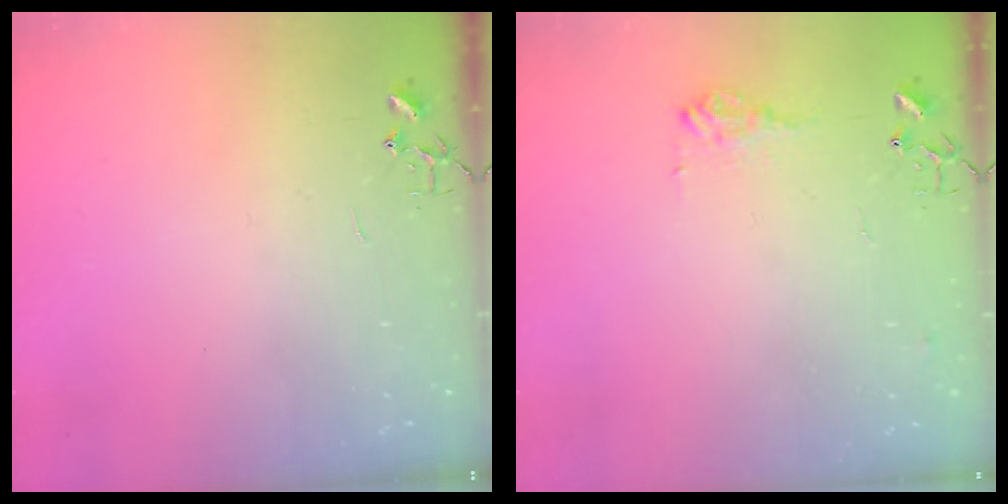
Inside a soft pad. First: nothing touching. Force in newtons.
{"total": 9.8, "press": 9.7, "slide": 0.9}